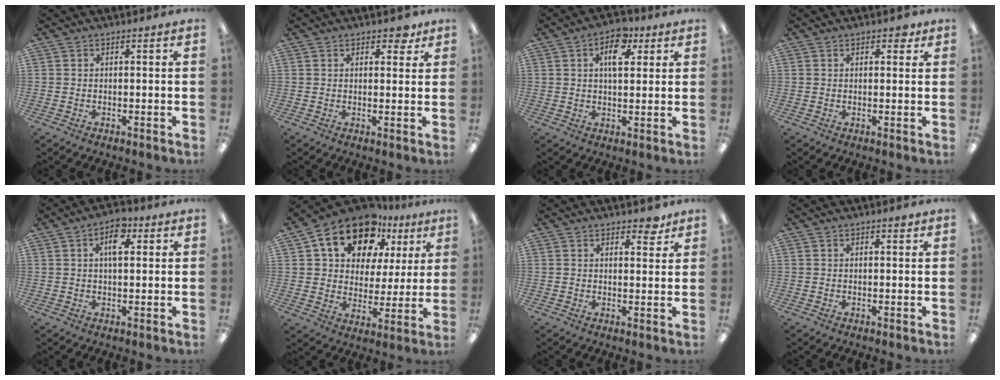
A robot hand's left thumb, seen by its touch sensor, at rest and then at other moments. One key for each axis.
{"total": 3.2, "fx": 2.2, "fy": 1.6, "fz": 1.6, "tx": -0.013, "ty": -0.005, "tz": 0.035}
{"total": 8.4, "fx": 3.5, "fy": 4.6, "fz": 6.1, "tx": -0.080, "ty": -0.007, "tz": 0.053}
{"total": 2.1, "fx": 1.4, "fy": 1.2, "fz": 1.1, "tx": -0.008, "ty": -0.002, "tz": 0.020}
{"total": 6.5, "fx": 2.4, "fy": 3.2, "fz": 5.1, "tx": -0.076, "ty": -0.004, "tz": 0.035}
{"total": 17.5, "fx": 10.6, "fy": 10.9, "fz": 8.6, "tx": -0.149, "ty": -0.048, "tz": 0.192}
{"total": 3.7, "fx": 3.0, "fy": 1.5, "fz": 1.5, "tx": -0.002, "ty": -0.017, "tz": 0.049}
{"total": 1.1, "fx": 0.8, "fy": 0.4, "fz": 0.6, "tx": -0.006, "ty": -0.003, "tz": 0.013}